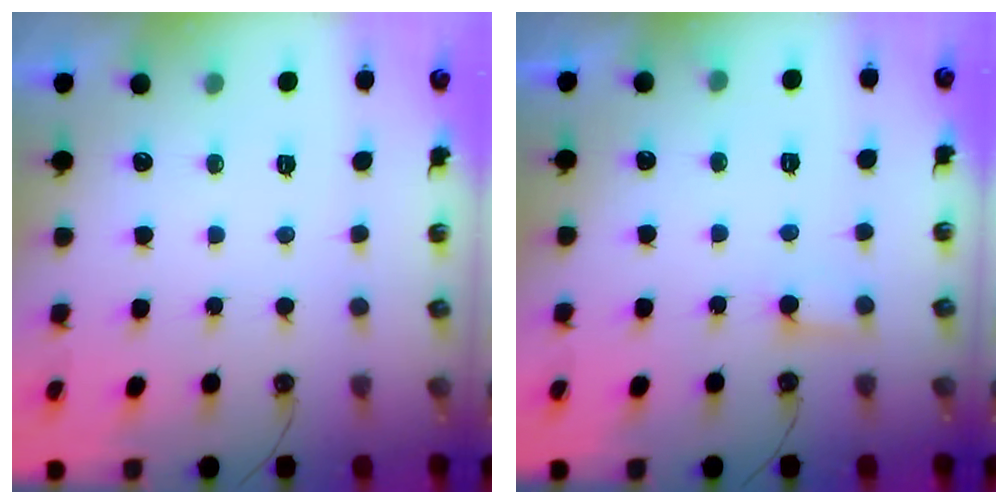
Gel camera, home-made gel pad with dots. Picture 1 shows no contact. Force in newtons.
{"total": 5.8, "press": 5.8, "slide": 0.5}